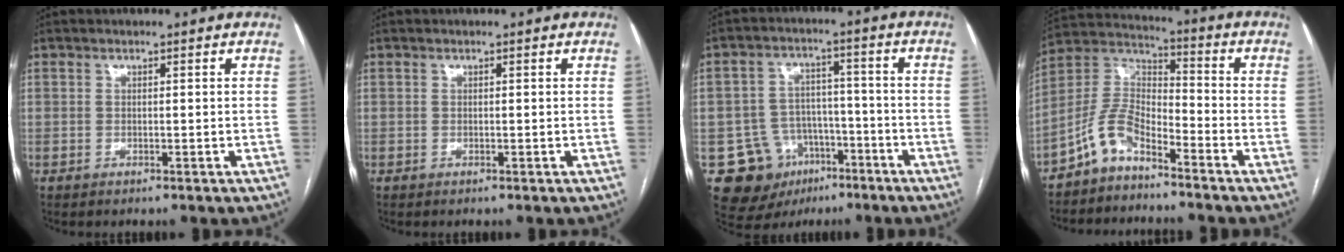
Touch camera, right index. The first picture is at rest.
{"total": 0.0}
{"total": 11.3, "force": [-5.6, 9.3, 3.1], "torque": [-0.047, 0.040, -0.074]}
{"total": 8.1, "force": [-6.0, 3.0, 4.5], "torque": [-0.102, 0.027, -0.123]}